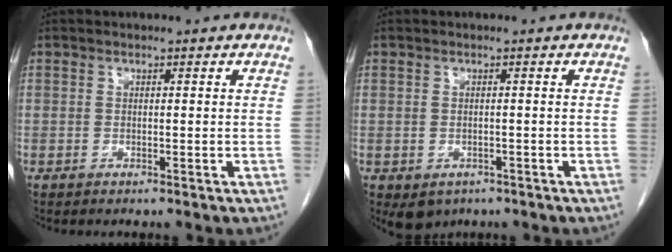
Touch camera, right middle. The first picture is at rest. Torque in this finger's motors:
{"motor_torque": [0.01, 0.00, 0.00, 0.00]}